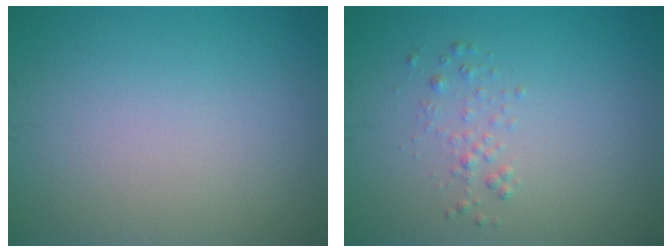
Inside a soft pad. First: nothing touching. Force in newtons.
{"total": 1.0, "press": 1.0, "slide": 0.1}